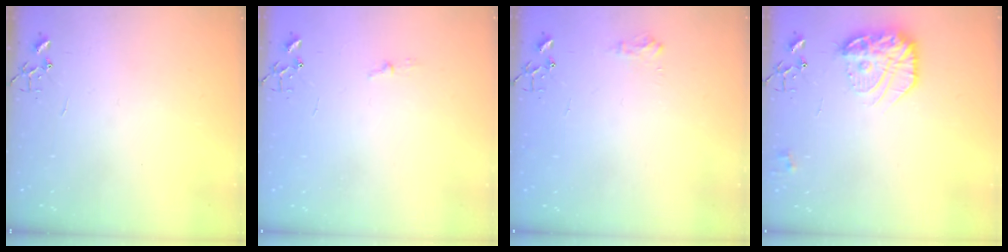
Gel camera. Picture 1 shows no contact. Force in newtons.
{"total": 3.2, "press": 3.2, "slide": 0.5}
{"total": 8.2, "press": 8.1, "slide": 0.7}
{"total": 17.7, "press": 17.6, "slide": 1.0}